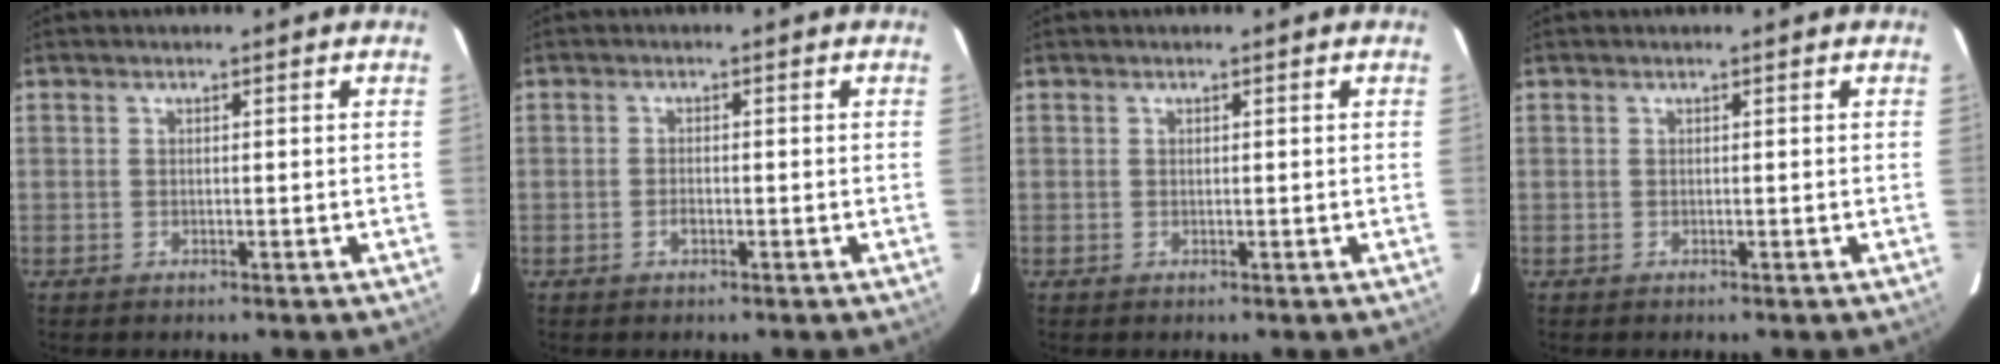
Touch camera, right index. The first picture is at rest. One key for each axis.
{"total": 1.5, "fx": -0.6, "fy": 0.8, "fz": 1.0, "tx": -0.021, "ty": 0.002, "tz": -0.012}
{"total": 0.0}
{"total": 0.0}